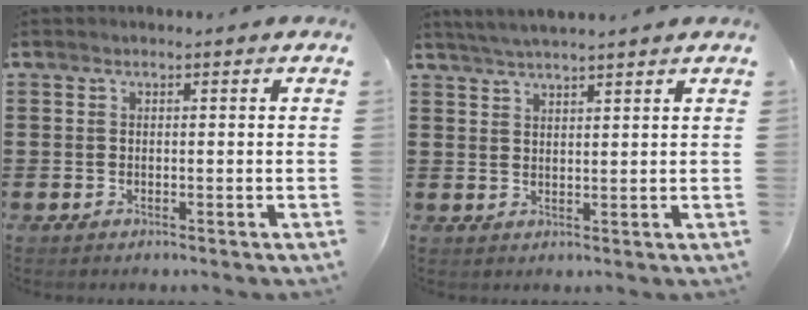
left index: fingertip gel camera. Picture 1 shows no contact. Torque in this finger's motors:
{"motor_torque": [1.07, -1.07, 0.19, 0.12]}